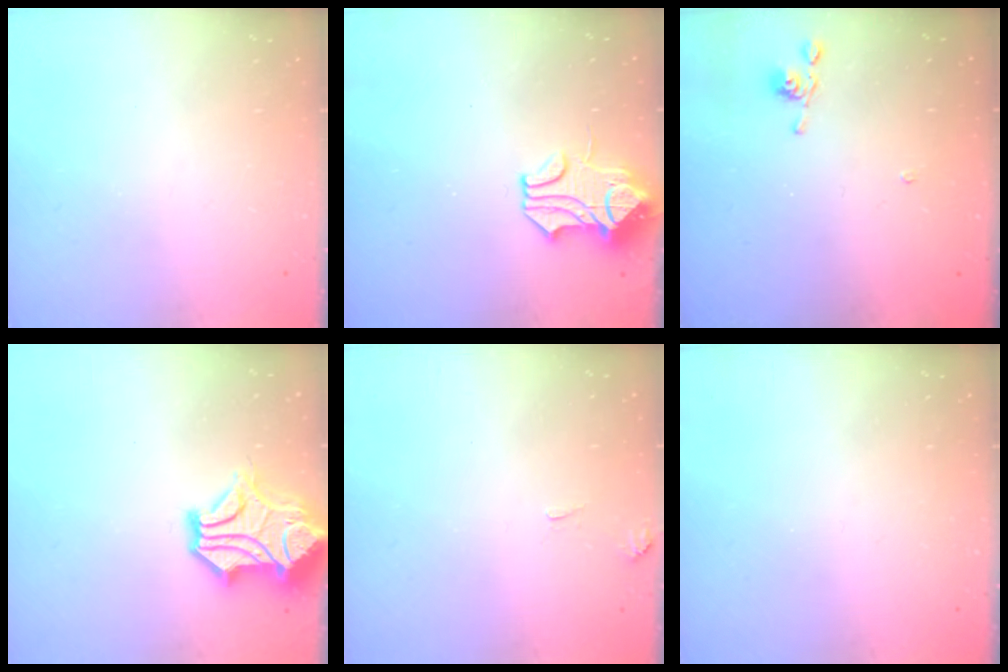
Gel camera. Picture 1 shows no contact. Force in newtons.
{"total": 1.5, "press": 0.7, "slide": 1.3}
{"total": 4.0, "press": 4.0, "slide": 0.2}
{"total": 9.6, "press": 9.4, "slide": 2.0}
{"total": 2.0, "press": 2.0, "slide": 0.3}
{"total": 0.0}